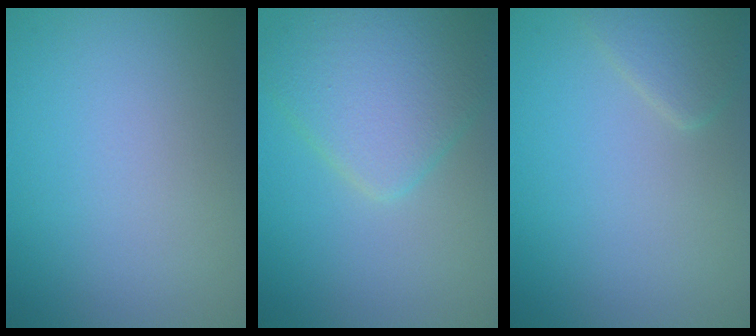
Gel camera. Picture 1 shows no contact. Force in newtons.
{"total": 6.0, "press": 6.0, "slide": 0.1}
{"total": 1.9, "press": 1.9, "slide": 0.1}